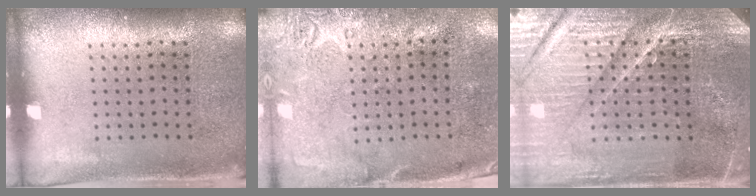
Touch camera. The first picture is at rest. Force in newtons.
{"total": 2.8, "press": 2.1, "slide": 1.7}
{"total": 5.2, "press": 4.9, "slide": 1.9}